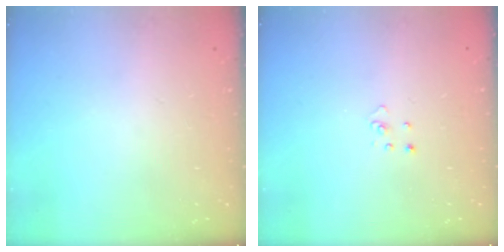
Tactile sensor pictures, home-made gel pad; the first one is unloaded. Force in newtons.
{"total": 2.2, "press": 2.2, "slide": 0.2}